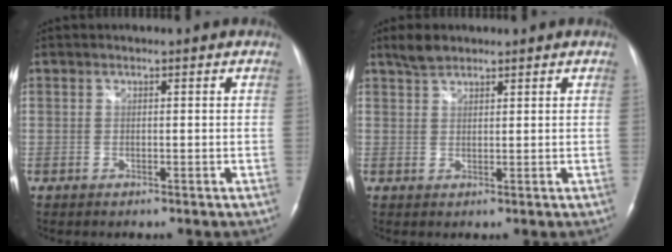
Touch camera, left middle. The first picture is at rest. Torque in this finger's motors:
{"motor_torque": [0.17, -0.08, -0.08, 0.02]}